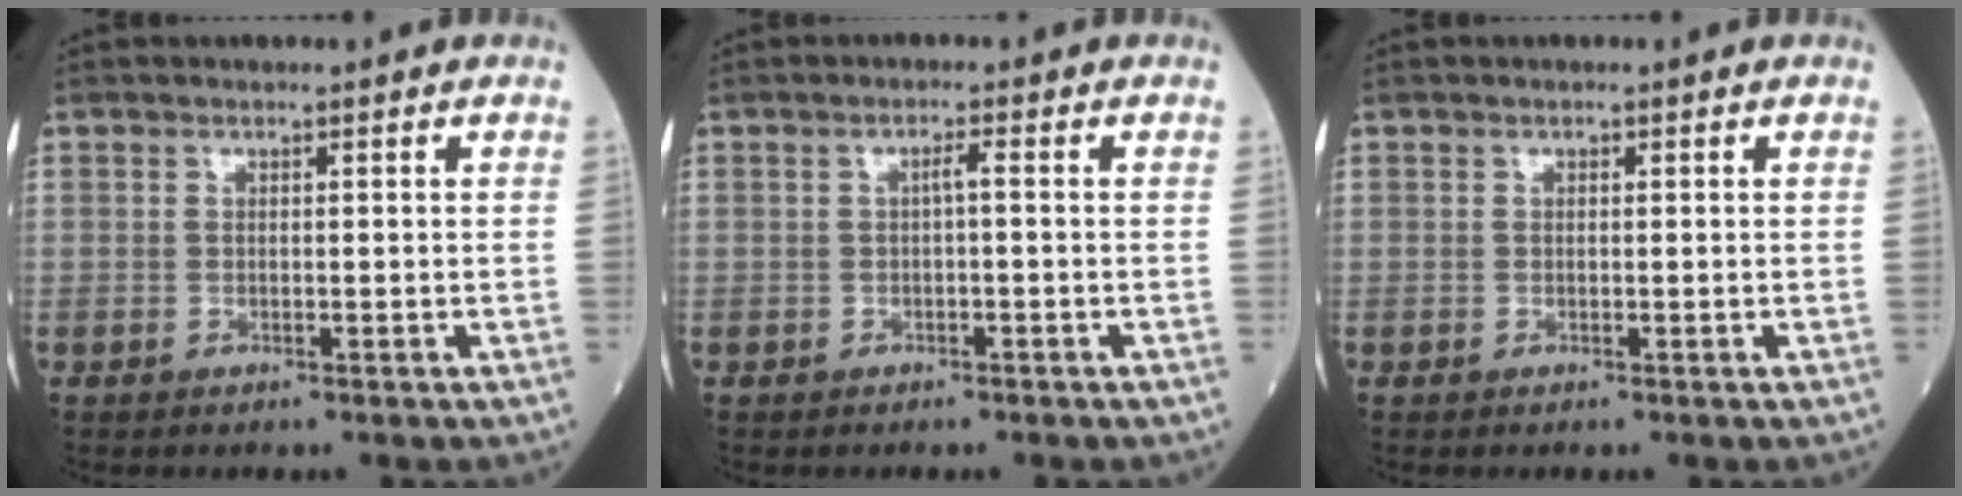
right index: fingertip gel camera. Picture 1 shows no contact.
{"total": 1.3, "force": [-0.1, 0.0, 1.3], "torque": [-0.020, 0.004, -0.002]}
{"total": 0.0}